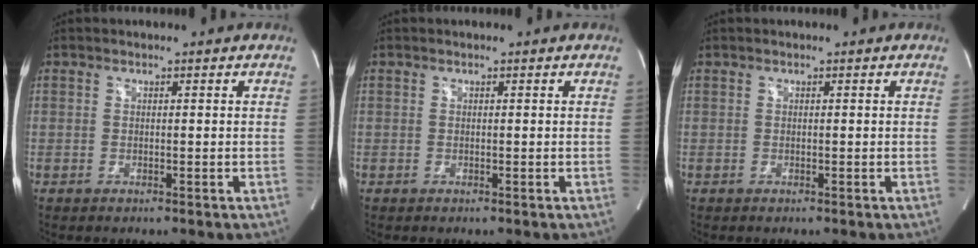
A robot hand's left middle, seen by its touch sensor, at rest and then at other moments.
{"total": 0.0}
{"total": 0.0}